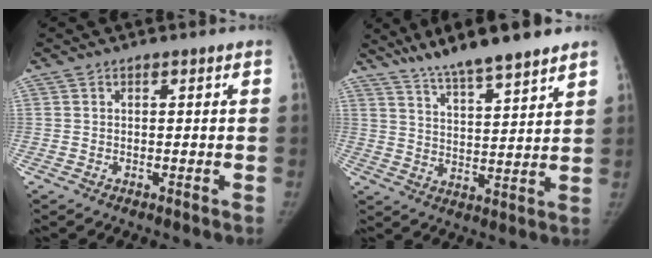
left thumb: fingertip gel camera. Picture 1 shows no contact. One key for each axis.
{"total": 13.8, "fx": 10.9, "fy": 2.0, "fz": 8.2, "tx": -0.118, "ty": -0.049, "tz": 0.184}